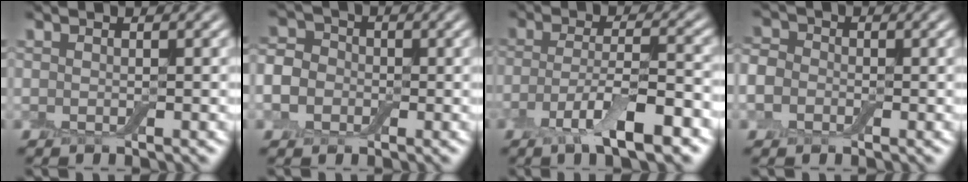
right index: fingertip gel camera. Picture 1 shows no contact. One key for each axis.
{"total": 6.4, "fx": -1.6, "fy": 5.6, "fz": 2.6, "tx": -0.048, "ty": 0.004, "tz": -0.060}
{"total": 6.6, "fx": -3.1, "fy": 1.9, "fz": 5.5, "tx": -0.103, "ty": -0.004, "tz": -0.060}
{"total": 3.8, "fx": -0.6, "fy": 3.3, "fz": 1.8, "tx": -0.024, "ty": 0.011, "tz": -0.035}